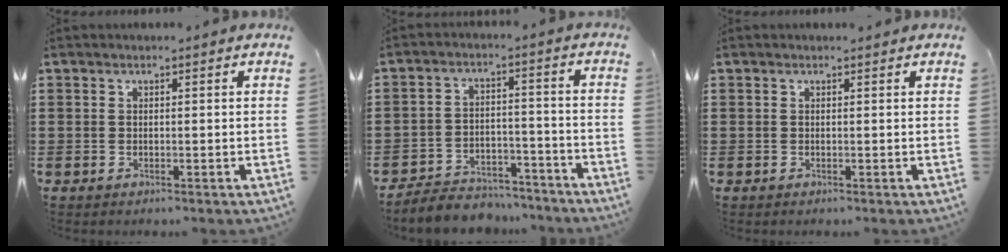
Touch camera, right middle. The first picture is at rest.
{"total": 5.2, "force": [-5.0, 1.1, 0.3], "torque": [-0.007, 0.013, -0.102]}
{"total": 0.0}